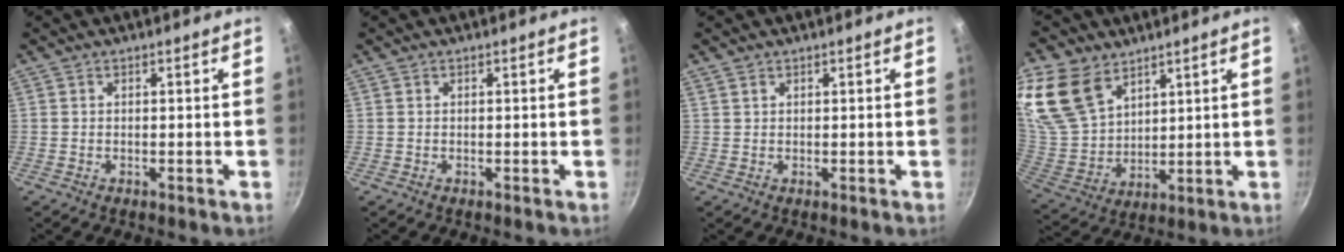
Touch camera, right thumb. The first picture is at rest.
{"total": 0.0}
{"total": 0.8, "force": [0.5, 0.5, 0.3], "torque": [-0.004, 0.000, 0.010]}
{"total": 16.6, "force": [9.8, 10.5, 8.3], "torque": [-0.163, -0.034, 0.207]}